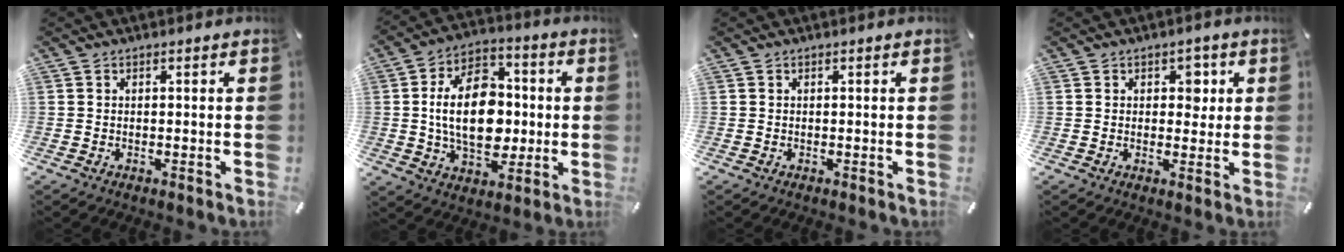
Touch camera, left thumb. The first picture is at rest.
{"total": 17.6, "force": [-0.3, 11.7, 13.1], "torque": [-0.248, 0.007, -0.008]}
{"total": 0.0}
{"total": 4.3, "force": [1.2, 3.1, 2.7], "torque": [-0.018, -0.007, 0.008]}